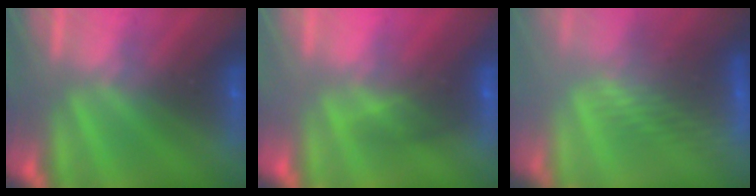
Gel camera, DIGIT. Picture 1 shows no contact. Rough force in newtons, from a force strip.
{"total": 2.8}
{"total": 7.4}